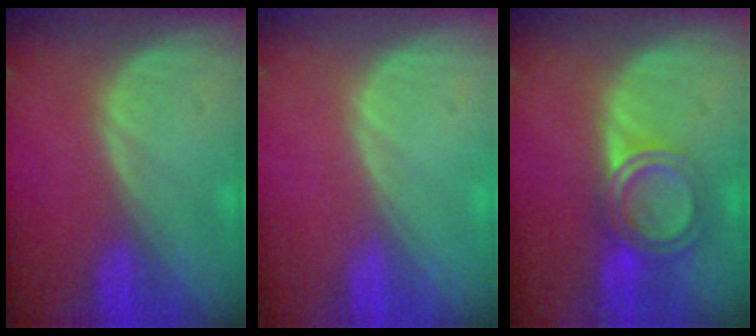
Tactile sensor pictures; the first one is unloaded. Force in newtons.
{"total": 0.0}
{"total": 6.2, "press": 5.2, "slide": 3.3}